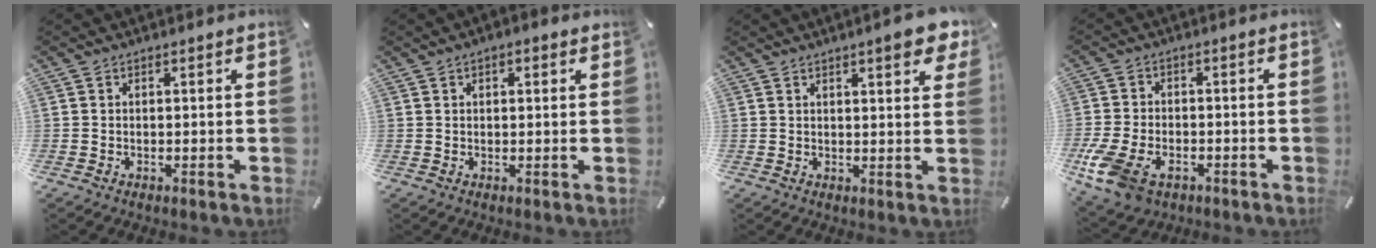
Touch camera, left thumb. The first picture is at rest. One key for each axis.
{"total": 1.4, "fx": 0.5, "fy": 0.7, "fz": 1.1, "tx": -0.021, "ty": 0.005, "tz": 0.007}
{"total": 5.9, "fx": 3.8, "fy": 1.4, "fz": 4.4, "tx": -0.060, "ty": -0.019, "tz": 0.060}
{"total": 9.6, "fx": -4.4, "fy": 6.5, "fz": 5.6, "tx": -0.135, "ty": 0.015, "tz": -0.081}